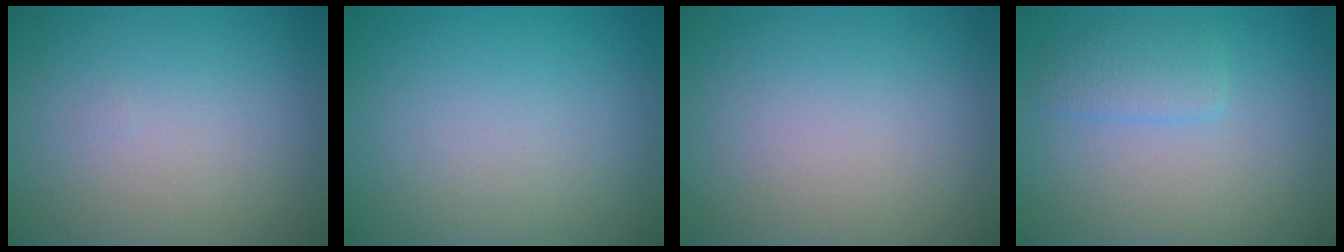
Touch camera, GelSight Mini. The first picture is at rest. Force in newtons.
{"total": 0.0}
{"total": 0.0}
{"total": 1.9, "press": 1.9, "slide": 0.1}